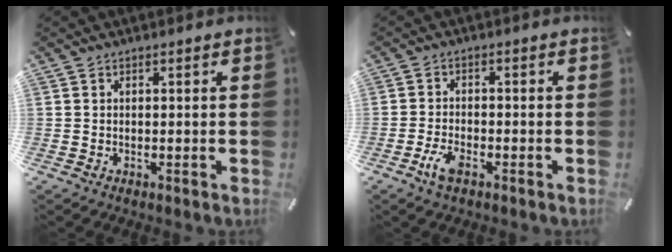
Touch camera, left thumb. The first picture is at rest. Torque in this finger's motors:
{"motor_torque": [-0.01, 0.05, 0.00, 0.00, 0.01]}